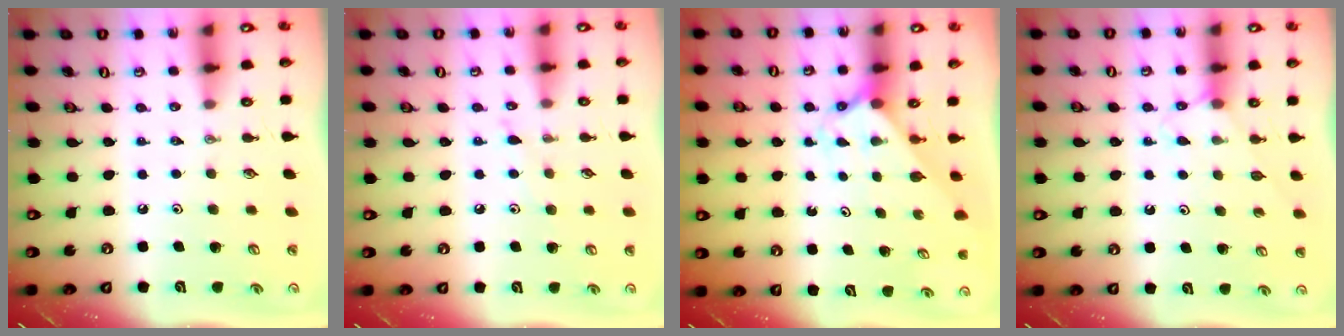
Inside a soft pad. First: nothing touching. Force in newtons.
{"total": 4.0, "press": 4.0, "slide": 0.6}
{"total": 2.1, "press": 2.1, "slide": 0.2}
{"total": 5.5, "press": 5.5, "slide": 0.6}